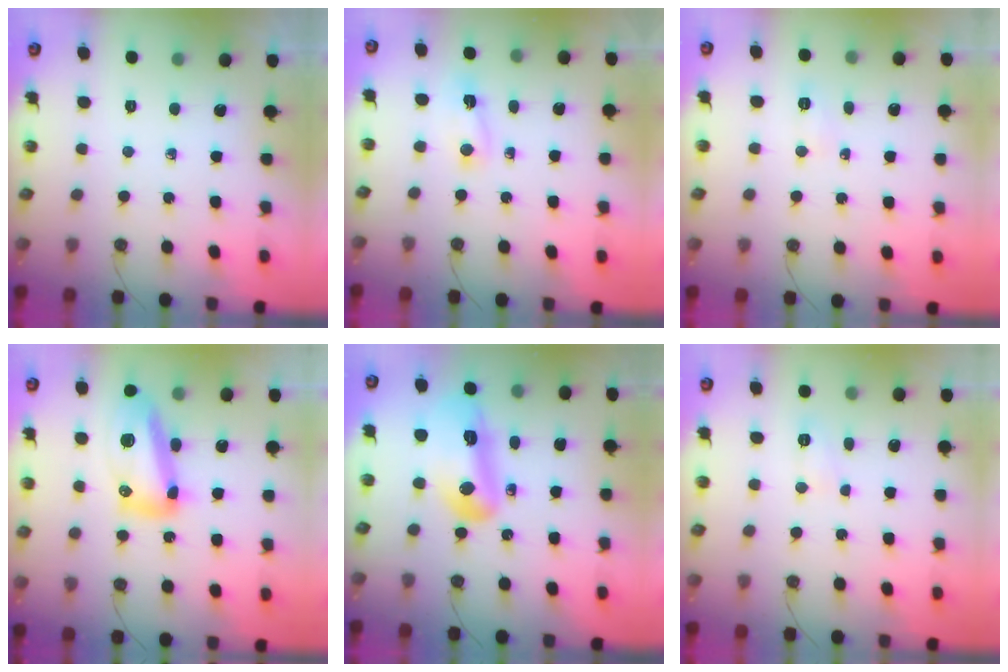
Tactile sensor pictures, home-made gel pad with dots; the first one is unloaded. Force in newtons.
{"total": 2.4, "press": 2.4, "slide": 0.6}
{"total": 16.7, "press": 5.3, "slide": 15.8}
{"total": 15.1, "press": 15.1, "slide": 1.2}
{"total": 13.8, "press": 13.7, "slide": 1.8}
{"total": 6.3, "press": 6.2, "slide": 0.9}